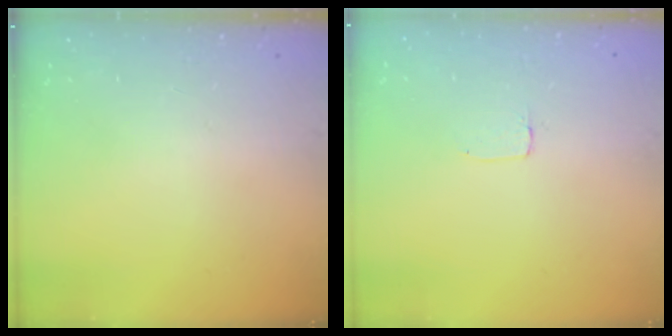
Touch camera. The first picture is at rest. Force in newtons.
{"total": 2.0, "press": 2.0, "slide": 0.0}